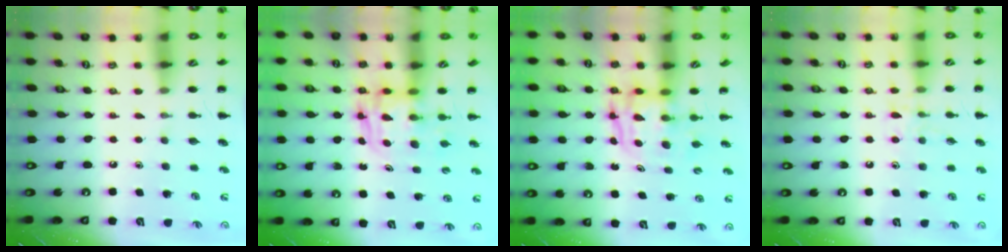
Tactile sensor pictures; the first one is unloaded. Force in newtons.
{"total": 2.7, "press": 2.7, "slide": 0.2}
{"total": 4.0, "press": 3.9, "slide": 0.4}
{"total": 7.7, "press": 7.5, "slide": 1.4}